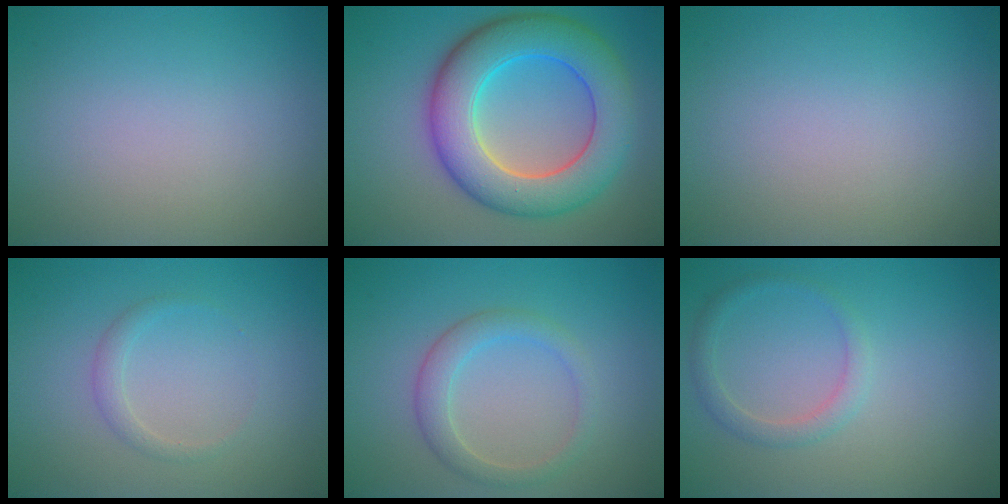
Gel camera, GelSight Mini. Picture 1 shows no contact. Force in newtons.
{"total": 9.5, "press": 9.5, "slide": 0.6}
{"total": 0.0}
{"total": 1.2, "press": 1.2, "slide": 0.1}
{"total": 2.7, "press": 2.7, "slide": 0.1}
{"total": 1.7, "press": 1.7, "slide": 0.1}